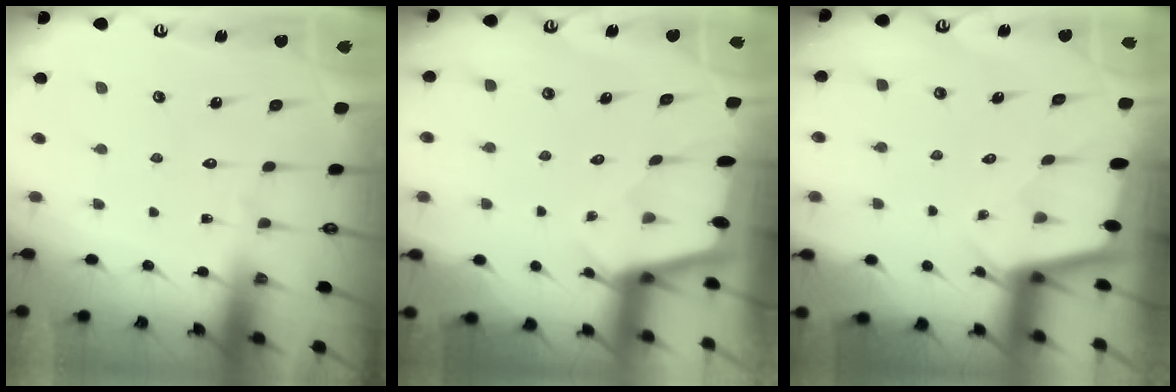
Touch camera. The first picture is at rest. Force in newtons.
{"total": 2.0, "press": 2.0, "slide": 0.3}
{"total": 2.3, "press": 2.3, "slide": 0.1}